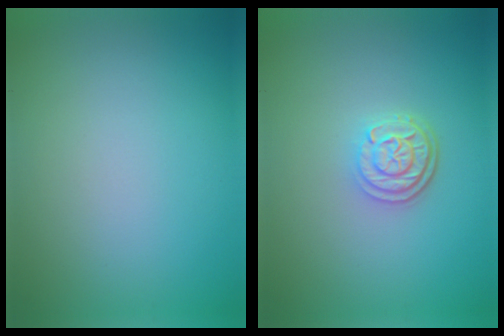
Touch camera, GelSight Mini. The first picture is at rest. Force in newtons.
{"total": 3.0, "press": 2.5, "slide": 1.6}